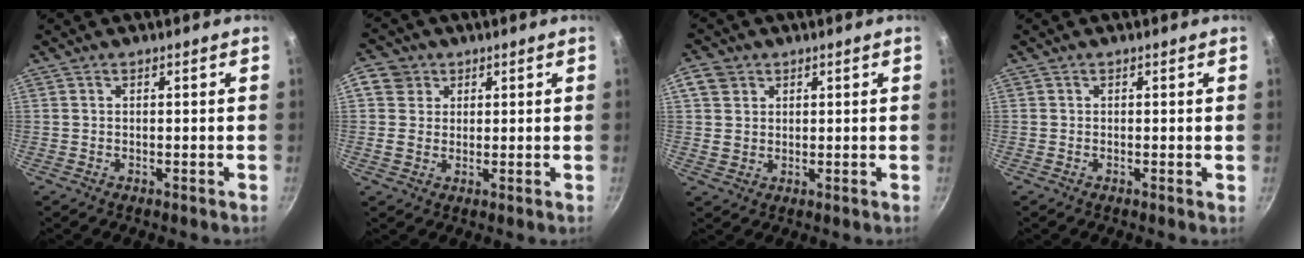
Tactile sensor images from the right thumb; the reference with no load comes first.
{"total": 5.3, "force": [1.8, 4.7, 1.5], "torque": [0.007, 0.003, 0.023]}
{"total": 5.0, "force": [1.9, 4.3, 1.8], "torque": [-0.009, -0.004, 0.033]}
{"total": 0.0}